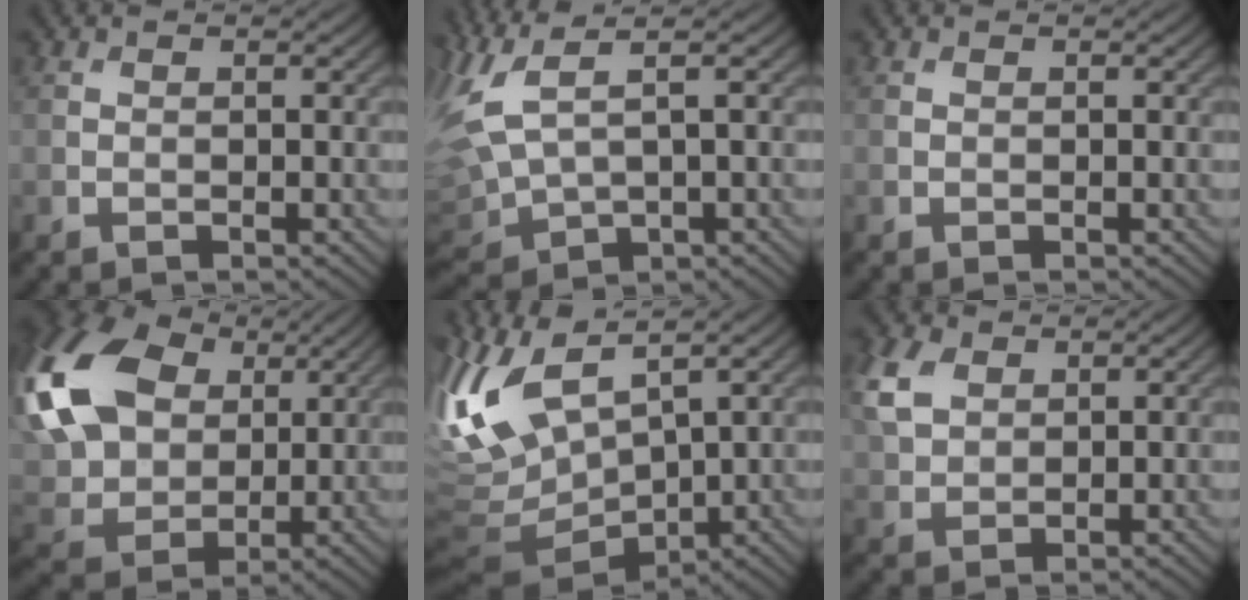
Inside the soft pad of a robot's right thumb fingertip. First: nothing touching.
{"total": 9.5, "force": [3.2, 4.2, 7.8], "torque": [-0.236, -0.002, 0.075]}
{"total": 0.0}
{"total": 18.8, "force": [4.8, 13.7, 12.0], "torque": [-0.305, 0.023, 0.094]}
{"total": 12.2, "force": [3.2, 5.5, 10.4], "torque": [-0.277, 0.005, 0.074]}
{"total": 5.8, "force": [2.4, 3.9, 3.5], "torque": [-0.102, 0.010, 0.048]}